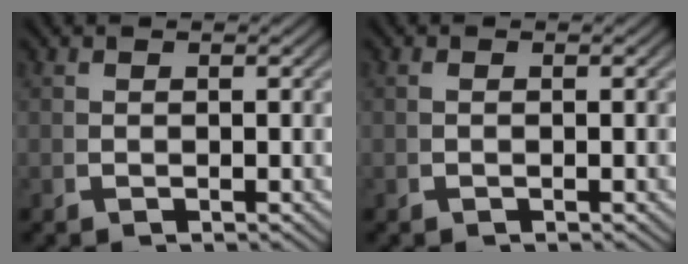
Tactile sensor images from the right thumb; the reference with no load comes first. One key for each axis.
{"total": 0.0}